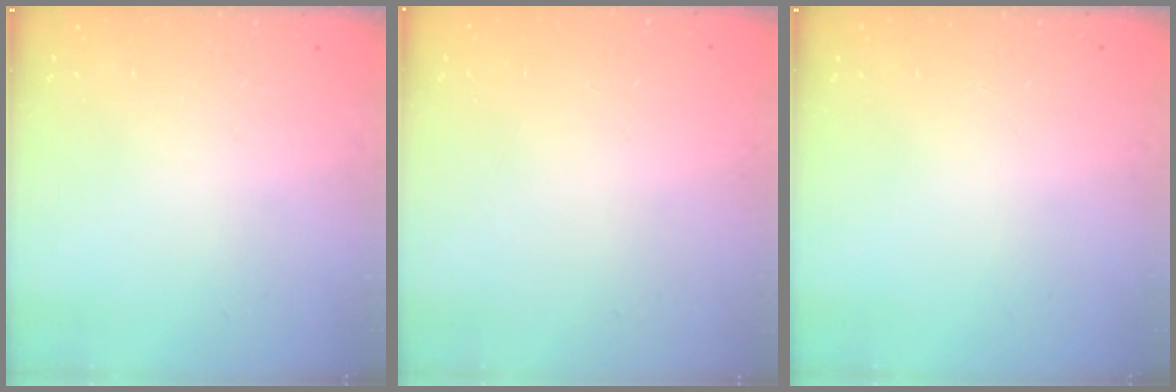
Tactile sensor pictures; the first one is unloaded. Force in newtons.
{"total": 0.0}
{"total": 0.0}